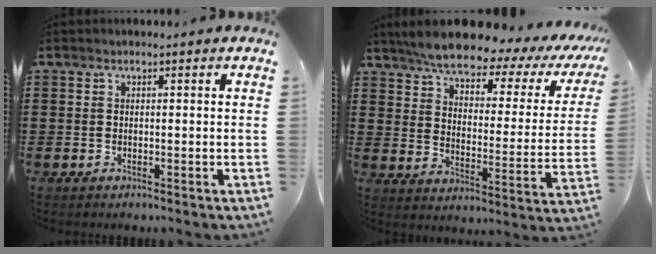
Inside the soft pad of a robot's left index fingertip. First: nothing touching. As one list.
[{"total": 6.9, "force": [6.0, 1.0, 3.3], "torque": [-0.085, -0.039, 0.098]}]